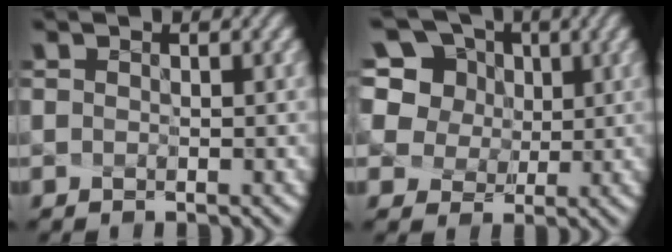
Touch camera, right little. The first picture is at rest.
{"total": 14.0, "force": [7.0, 10.2, 6.5], "torque": [-0.181, 0.043, 0.137]}